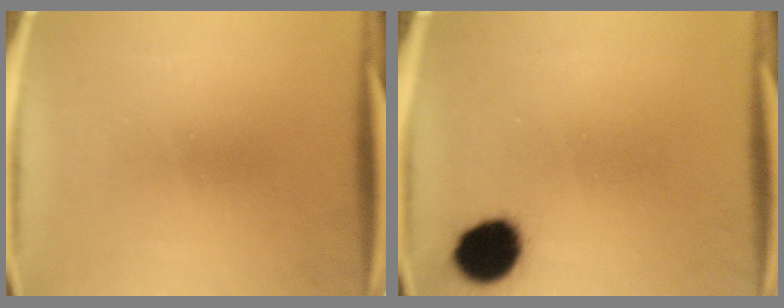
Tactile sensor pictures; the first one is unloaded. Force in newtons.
{"total": 6.6}